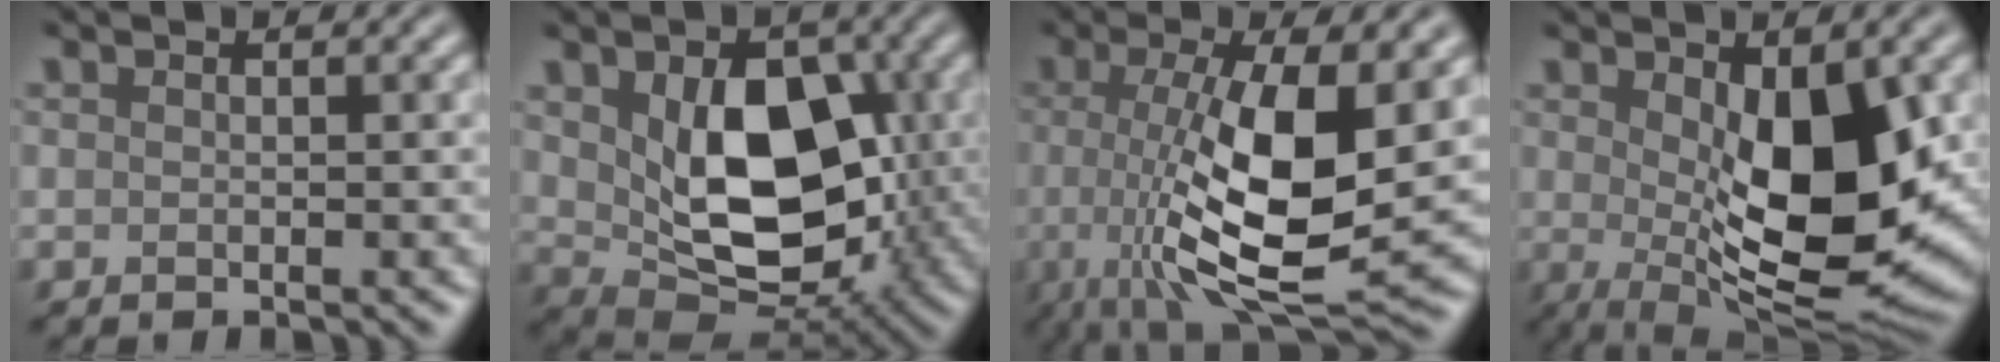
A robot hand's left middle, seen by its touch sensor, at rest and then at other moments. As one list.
[{"total": 9.9, "force": [1.0, 6.5, 7.4], "torque": [-0.132, -0.021, 0.031]}, {"total": 10.7, "force": [-0.3, 3.4, 10.2], "torque": [-0.181, -0.015, -0.003]}, {"total": 10.8, "force": [0.4, 4.2, 9.9], "torque": [-0.155, -0.015, 0.012]}]